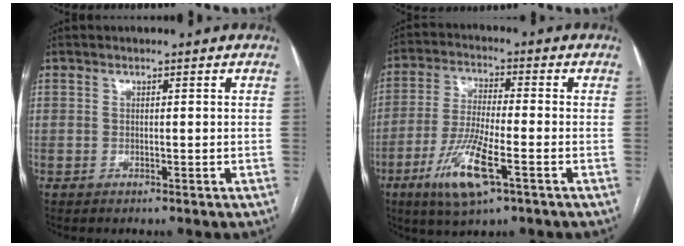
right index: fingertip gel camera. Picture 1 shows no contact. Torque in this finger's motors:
{"motor_torque": [1.39, 0.03, 0.53, 0.15]}